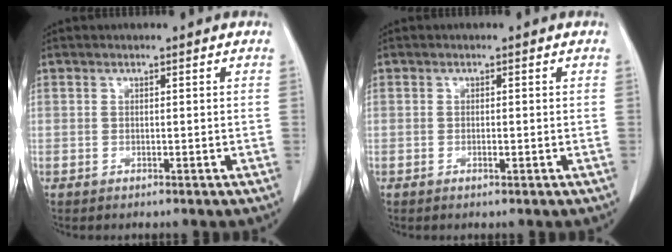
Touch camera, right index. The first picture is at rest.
{"total": 0.5, "force": [-0.2, 0.1, 0.5], "torque": [-0.011, -0.001, -0.002]}